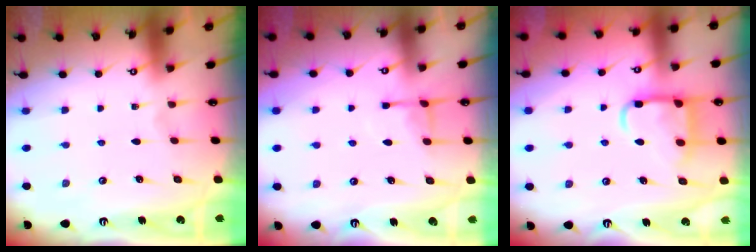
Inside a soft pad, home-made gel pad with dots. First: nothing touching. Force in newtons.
{"total": 5.3, "press": 5.2, "slide": 0.8}
{"total": 11.7, "press": 11.6, "slide": 1.5}